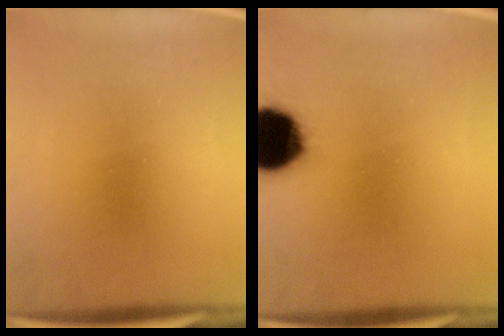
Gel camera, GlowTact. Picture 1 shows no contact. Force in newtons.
{"total": 16.4}